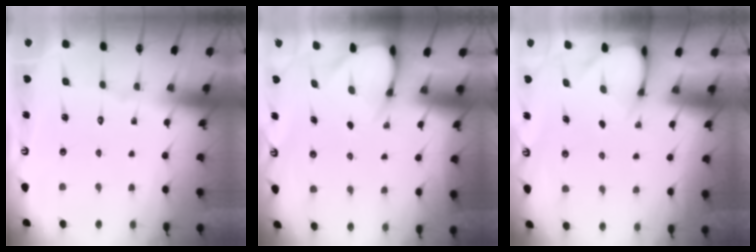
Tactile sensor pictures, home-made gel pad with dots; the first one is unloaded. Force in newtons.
{"total": 3.6, "press": 3.5, "slide": 0.3}
{"total": 2.8, "press": 2.8, "slide": 0.3}